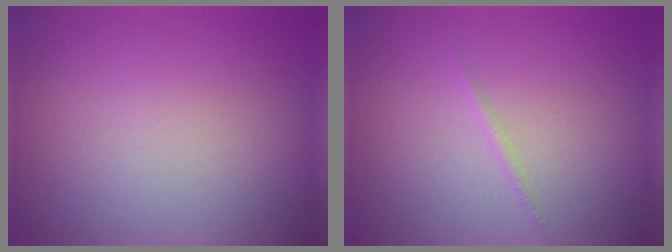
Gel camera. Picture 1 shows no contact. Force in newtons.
{"total": 0.6, "press": 0.6, "slide": 0.1}